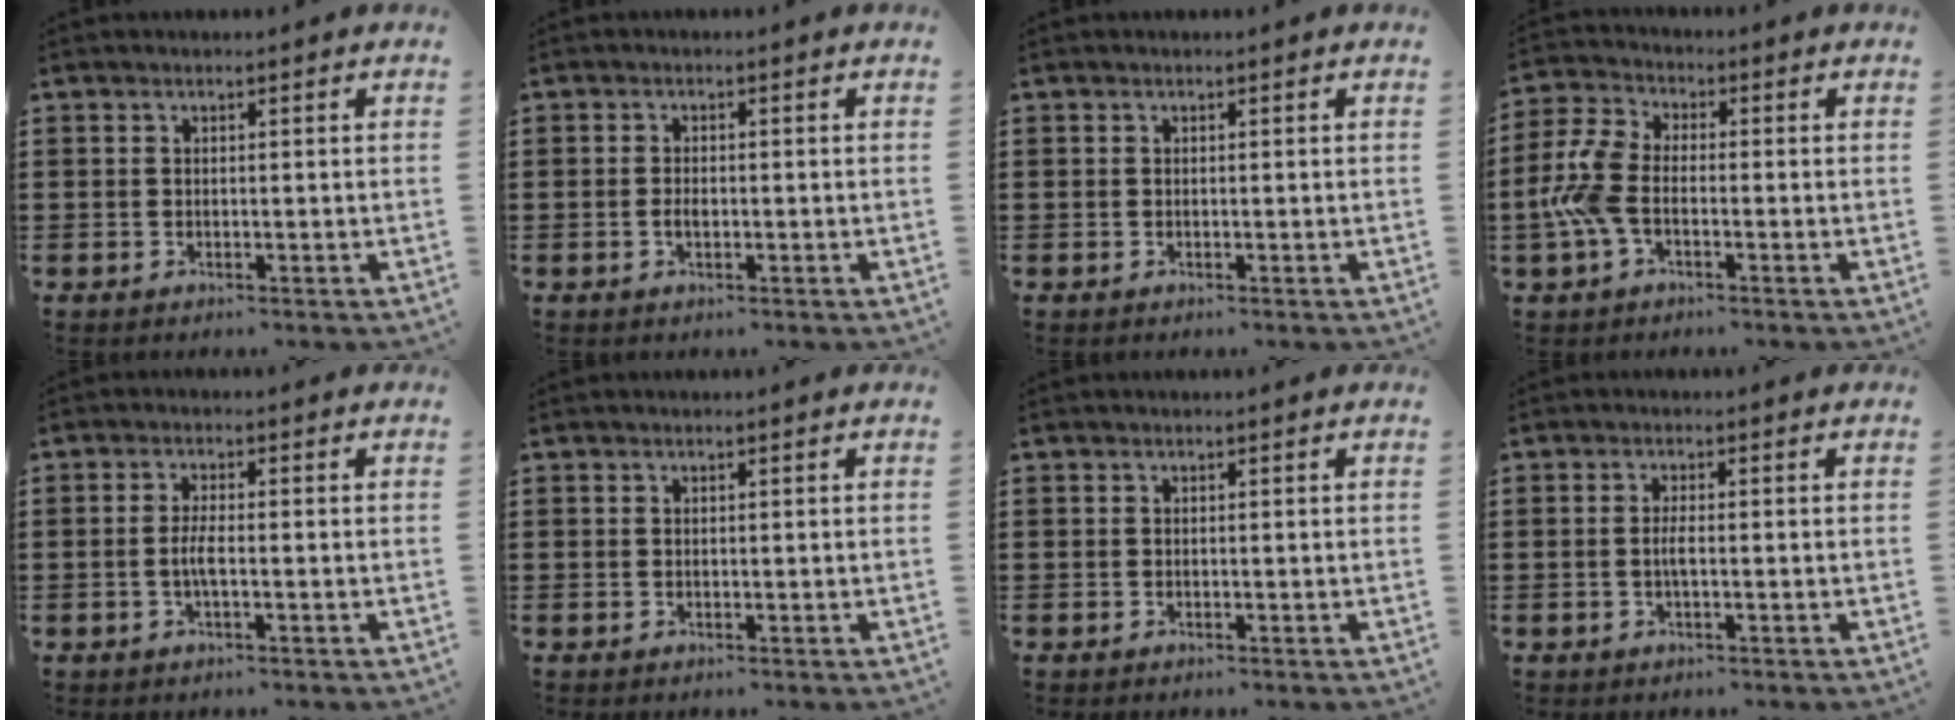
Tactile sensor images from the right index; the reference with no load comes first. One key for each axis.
{"total": 1.6, "fx": -0.2, "fy": 0.8, "fz": 1.4, "tx": -0.028, "ty": 0.002, "tz": -0.005}
{"total": 0.0}
{"total": 7.6, "fx": -1.9, "fy": 4.2, "fz": 6.1, "tx": -0.160, "ty": -0.007, "tz": -0.043}
{"total": 2.8, "fx": -0.8, "fy": 0.3, "fz": 2.6, "tx": -0.062, "ty": -0.008, "tz": -0.019}
{"total": 0.0}
{"total": 0.0}
{"total": 1.8, "fx": -0.4, "fy": 0.2, "fz": 1.7, "tx": -0.041, "ty": -0.005, "tz": -0.010}